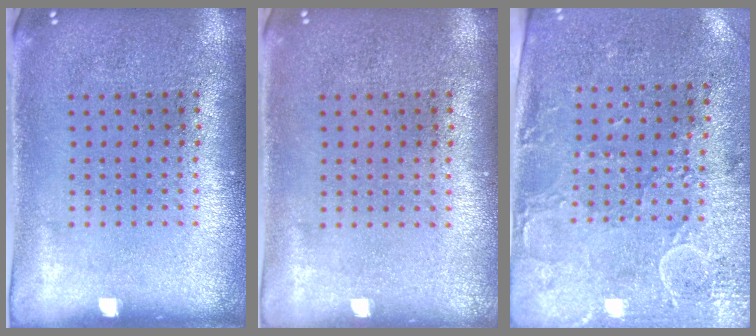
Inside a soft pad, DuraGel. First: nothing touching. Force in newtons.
{"total": 0.0}
{"total": 3.0, "press": 2.4, "slide": 1.7}